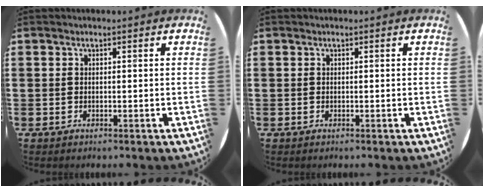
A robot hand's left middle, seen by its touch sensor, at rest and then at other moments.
{"total": 0.0}